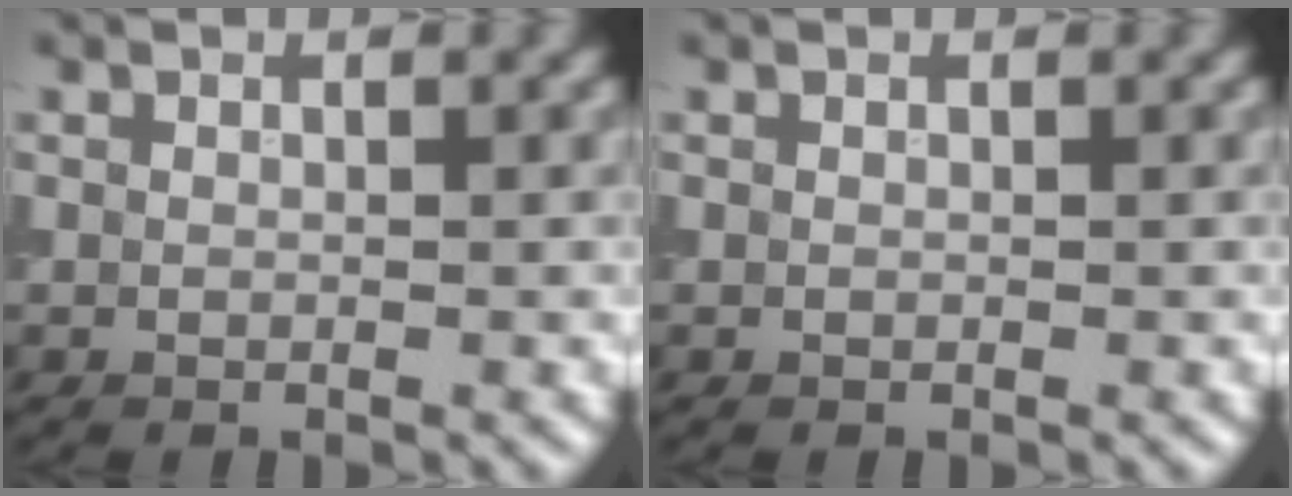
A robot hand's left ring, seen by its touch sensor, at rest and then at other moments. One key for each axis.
{"total": 0.0}